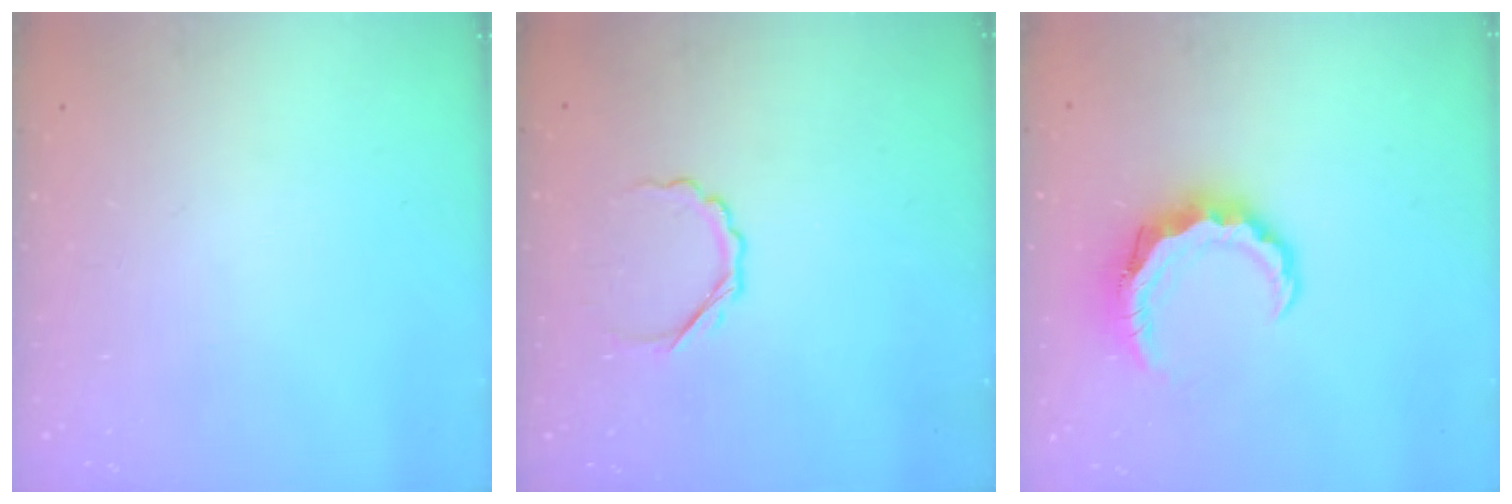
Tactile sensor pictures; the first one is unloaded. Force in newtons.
{"total": 3.9, "press": 3.7, "slide": 1.0}
{"total": 7.8, "press": 7.7, "slide": 1.0}